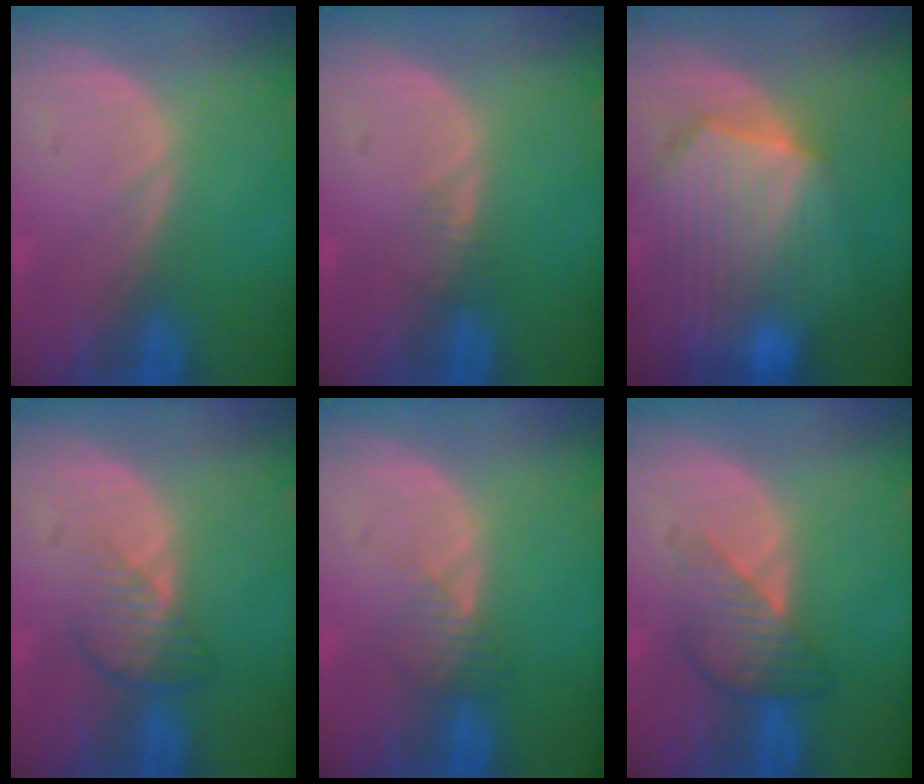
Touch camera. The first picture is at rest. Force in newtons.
{"total": 1.3, "press": 1.2, "slide": 0.2}
{"total": 10.4, "press": 9.1, "slide": 5.1}
{"total": 3.7, "press": 3.2, "slide": 1.9}
{"total": 2.1, "press": 2.1, "slide": 0.2}
{"total": 4.6, "press": 4.6, "slide": 0.1}